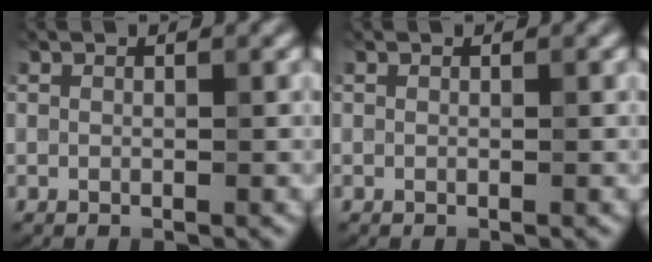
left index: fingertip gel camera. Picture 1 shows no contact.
{"total": 0.0}